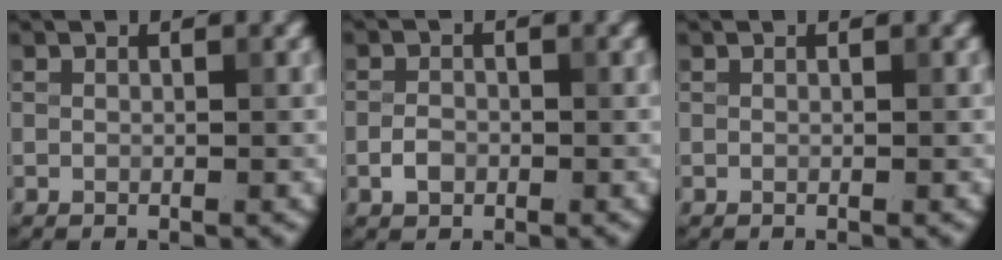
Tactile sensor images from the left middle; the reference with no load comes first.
{"total": 1.6, "force": [-0.6, 1.2, 0.9], "torque": [-0.016, 0.002, -0.015]}
{"total": 0.0}